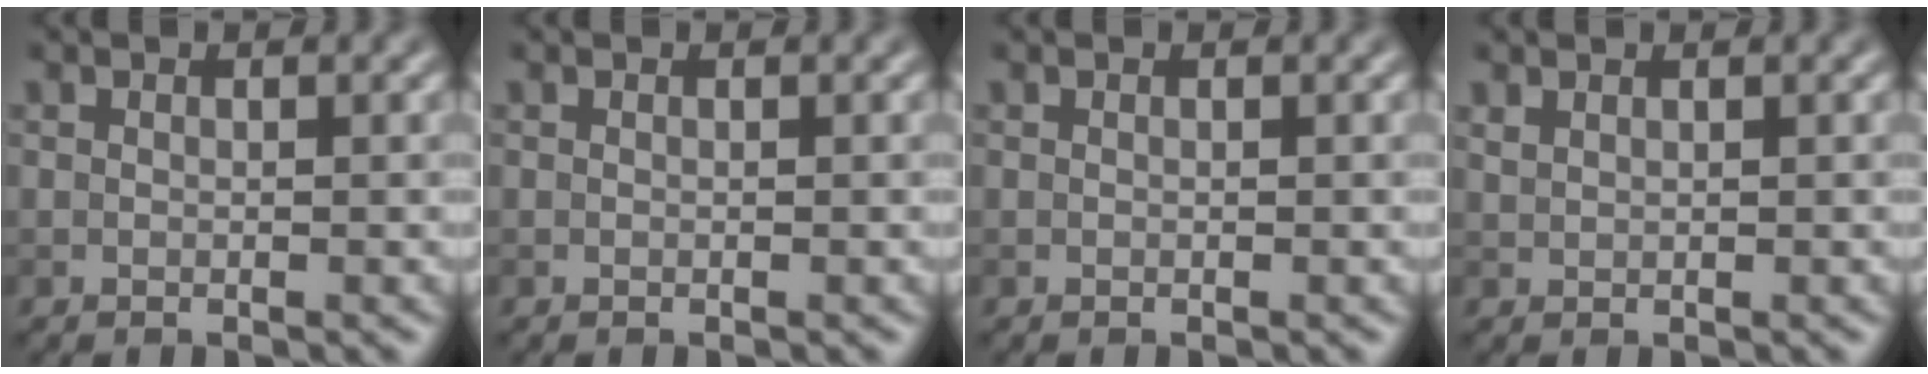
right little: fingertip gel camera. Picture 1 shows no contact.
{"total": 0.0}
{"total": 0.0}
{"total": 0.7, "force": [0.7, 0.2, 0.2], "torque": [-0.009, 0.000, 0.018]}